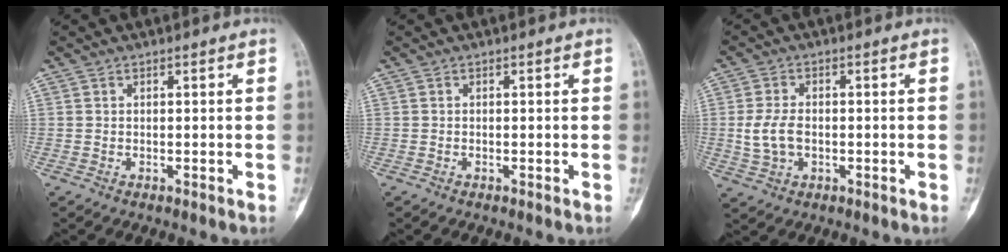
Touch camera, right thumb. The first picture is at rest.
{"total": 0.0}
{"total": 5.8, "force": [-0.5, 3.8, 4.4], "torque": [-0.090, 0.005, -0.008]}